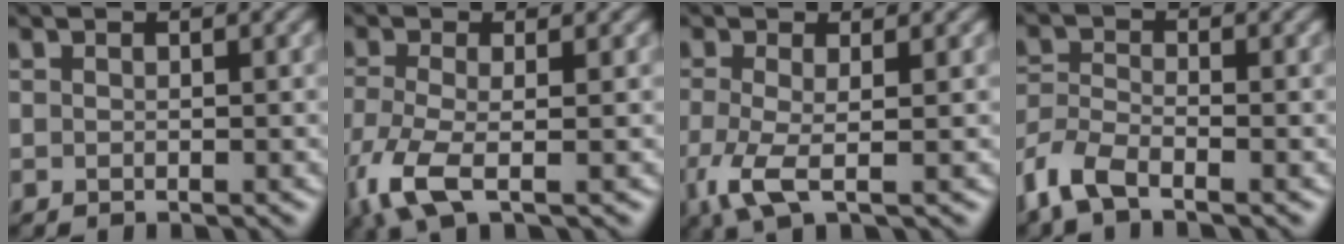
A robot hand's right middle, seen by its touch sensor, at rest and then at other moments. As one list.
[{"total": 4.9, "force": [-2.2, 1.6, 4.0], "torque": [-0.105, -0.015, -0.052]}, {"total": 3.7, "force": [-1.1, 1.0, 3.3], "torque": [-0.084, -0.010, -0.026]}, {"total": 4.2, "force": [-3.0, 1.5, 2.5], "torque": [-0.059, -0.007, -0.074]}]